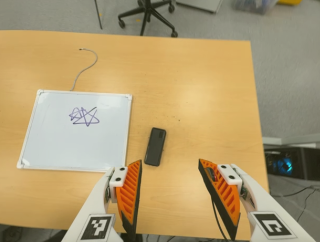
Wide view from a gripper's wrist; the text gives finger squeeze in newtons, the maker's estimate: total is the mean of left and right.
{"total": 0.0}